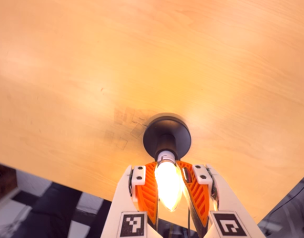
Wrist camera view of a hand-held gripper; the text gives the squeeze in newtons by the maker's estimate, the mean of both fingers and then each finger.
{"total": 23.6, "left": 24.2, "right": 22.9}